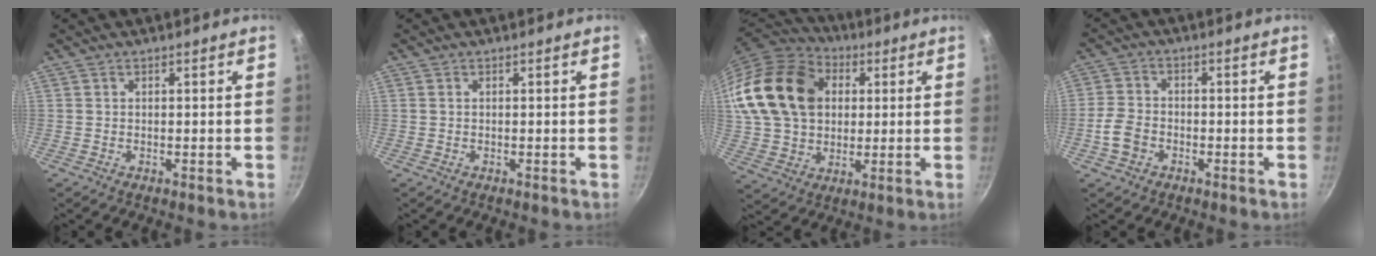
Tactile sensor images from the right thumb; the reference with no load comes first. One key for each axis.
{"total": 0.0}
{"total": 22.4, "fx": 5.4, "fy": 16.8, "fz": 13.8, "tx": -0.251, "ty": 0.019, "tz": 0.099}
{"total": 5.0, "fx": -2.1, "fy": 3.6, "fz": 2.7, "tx": -0.052, "ty": 0.021, "tz": -0.046}